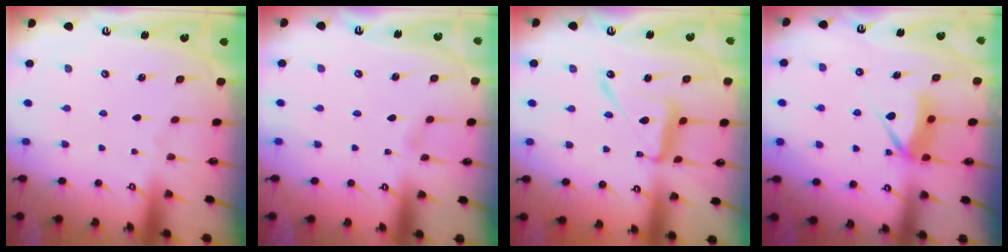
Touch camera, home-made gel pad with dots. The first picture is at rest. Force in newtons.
{"total": 1.7, "press": 1.7, "slide": 0.1}
{"total": 13.9, "press": 13.8, "slide": 1.1}
{"total": 7.1, "press": 7.0, "slide": 0.8}